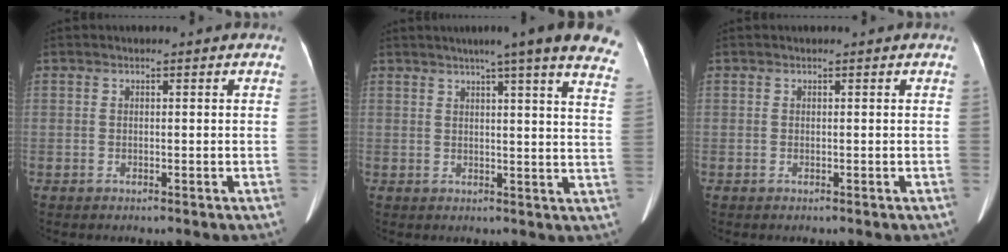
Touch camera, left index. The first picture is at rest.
{"total": 20.9, "force": [17.2, 0.0, 11.7], "torque": [-0.152, -0.028, 0.189]}
{"total": 0.0}